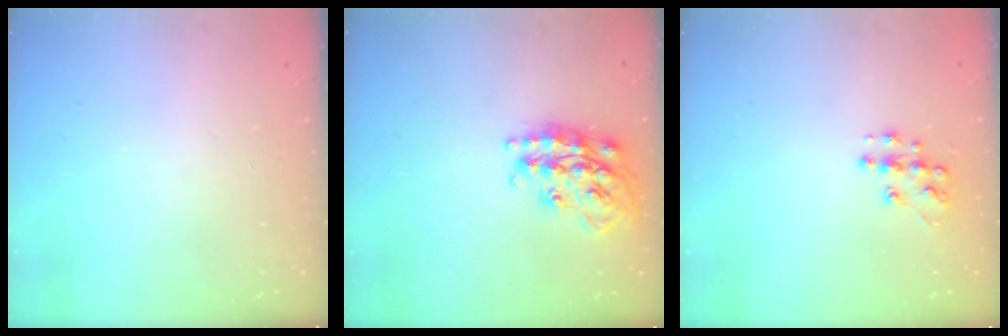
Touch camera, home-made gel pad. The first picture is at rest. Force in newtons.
{"total": 19.4, "press": 19.4, "slide": 1.4}
{"total": 9.4, "press": 9.4, "slide": 0.5}